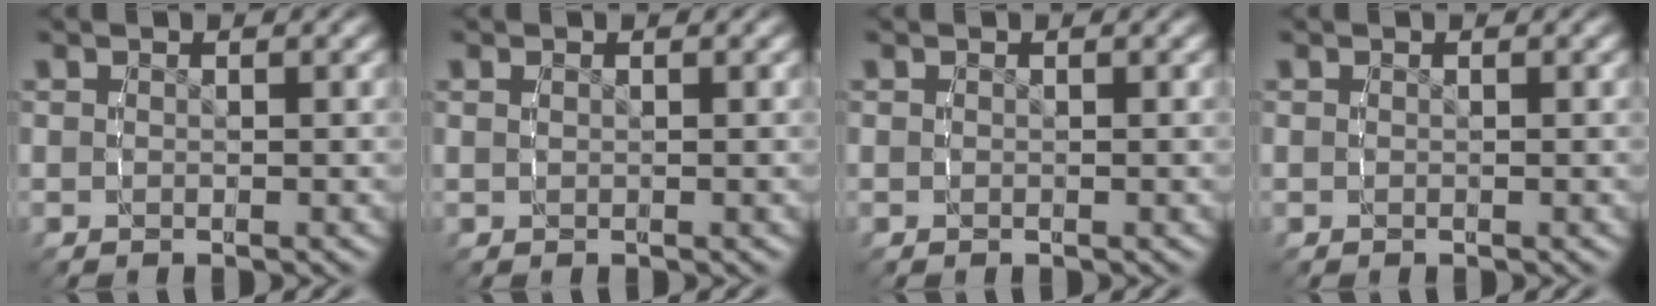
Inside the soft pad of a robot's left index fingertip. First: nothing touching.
{"total": 0.5, "force": [0.2, 0.0, 0.5], "torque": [-0.009, -0.003, 0.007]}
{"total": 0.0}
{"total": 0.0}